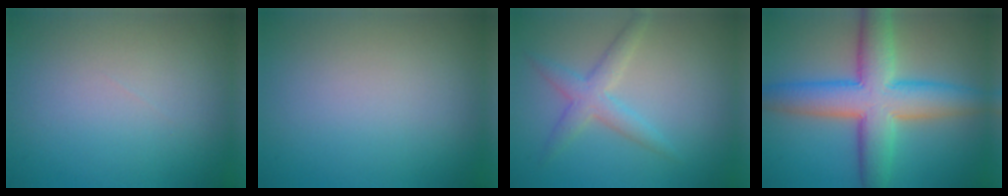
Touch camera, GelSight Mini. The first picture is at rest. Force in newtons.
{"total": 0.0}
{"total": 2.8, "press": 2.8, "slide": 0.0}
{"total": 9.2, "press": 9.2, "slide": 0.3}